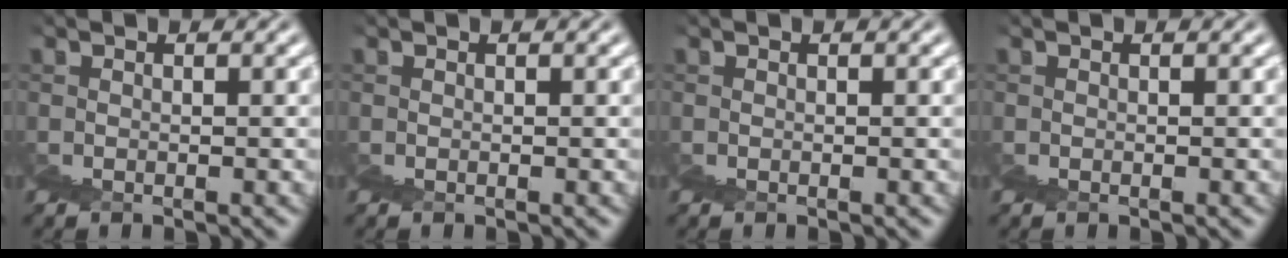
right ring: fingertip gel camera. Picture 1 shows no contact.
{"total": 0.0}
{"total": 0.0}
{"total": 0.0}